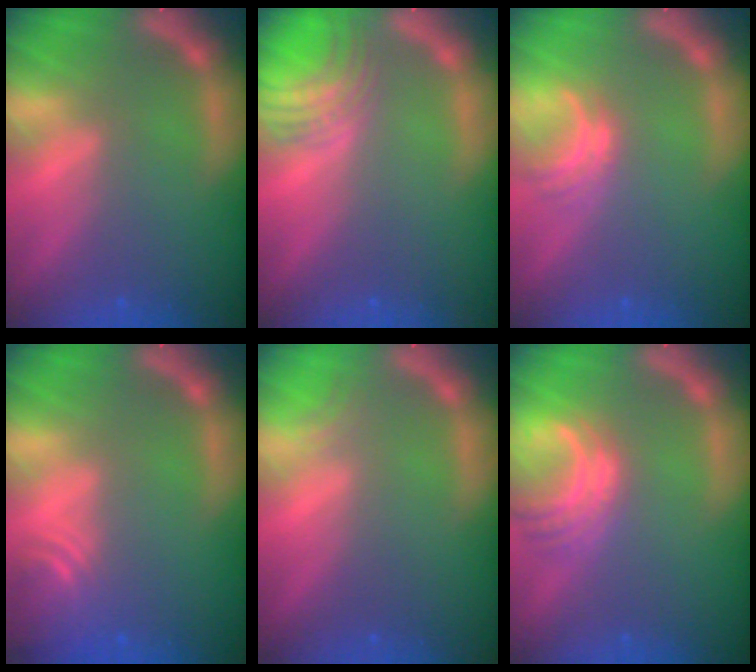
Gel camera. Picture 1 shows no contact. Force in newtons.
{"total": 5.0}
{"total": 2.5}
{"total": 4.0}
{"total": 0.9}
{"total": 5.1}